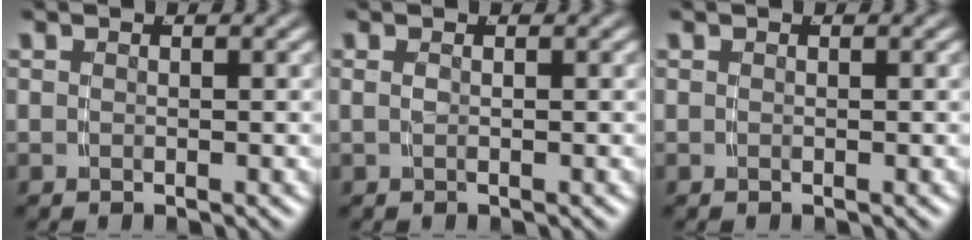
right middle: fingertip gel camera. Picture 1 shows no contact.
{"total": 0.7, "force": [0.0, -0.3, 0.6], "torque": [-0.011, -0.001, 0.003]}
{"total": 0.0}